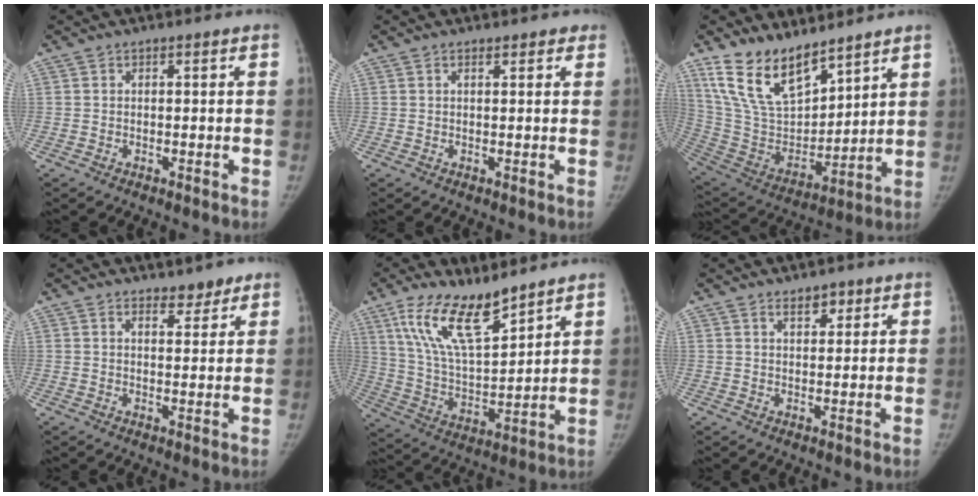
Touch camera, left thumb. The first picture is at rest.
{"total": 1.4, "force": [1.0, 0.7, 0.7], "torque": [-0.001, -0.004, 0.009]}
{"total": 17.1, "force": [12.5, 7.5, 8.9], "torque": [-0.128, -0.067, 0.256]}
{"total": 3.7, "force": [2.9, 1.8, 1.4], "torque": [0.003, -0.019, 0.043]}
{"total": 15.8, "force": [10.7, 5.5, 10.2], "torque": [-0.165, -0.057, 0.216]}
{"total": 3.2, "force": [2.1, 1.8, 1.7], "torque": [-0.009, -0.012, 0.034]}